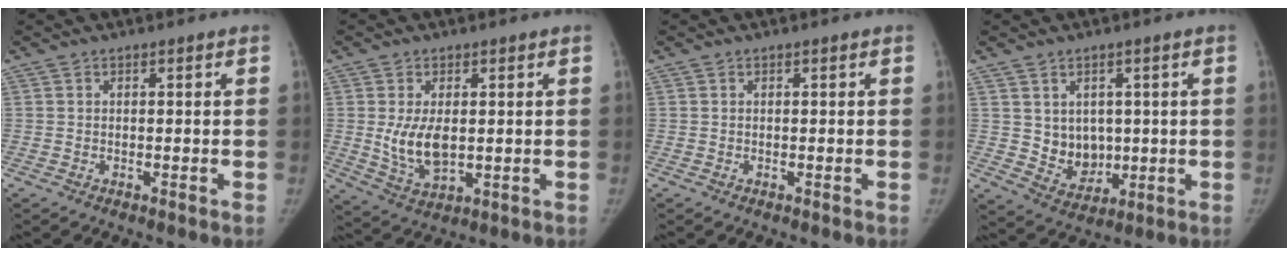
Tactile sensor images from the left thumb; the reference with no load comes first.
{"total": 7.8, "force": [0.4, 4.3, 6.5], "torque": [-0.116, -0.016, 0.019]}
{"total": 0.0}
{"total": 7.1, "force": [0.8, 5.9, 3.9], "torque": [-0.029, -0.016, 0.034]}